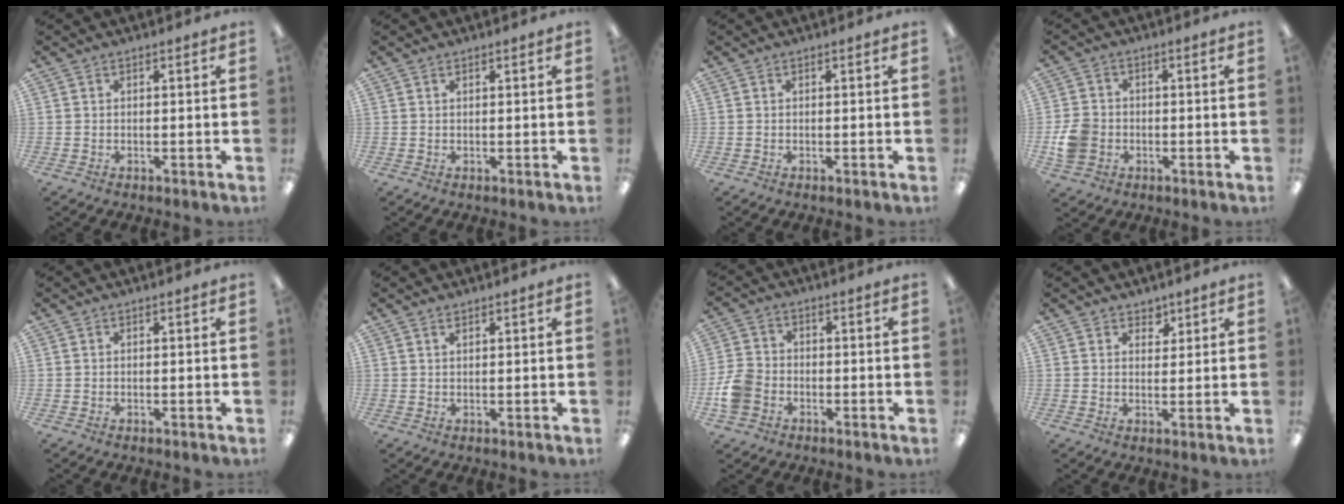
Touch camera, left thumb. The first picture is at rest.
{"total": 0.6, "force": [0.4, 0.2, 0.3], "torque": [-0.007, 0.001, 0.008]}
{"total": 0.0}
{"total": 6.7, "force": [-1.6, 5.7, 3.1], "torque": [-0.057, 0.014, -0.026]}
{"total": 0.0}
{"total": 1.2, "force": [0.9, 0.4, 0.6], "torque": [-0.015, -0.001, 0.016]}
{"total": 7.0, "force": [-2.5, 5.5, 3.6], "torque": [-0.075, 0.020, -0.043]}
{"total": 3.0, "force": [2.3, 1.9, 0.4], "torque": [0.003, -0.010, 0.040]}